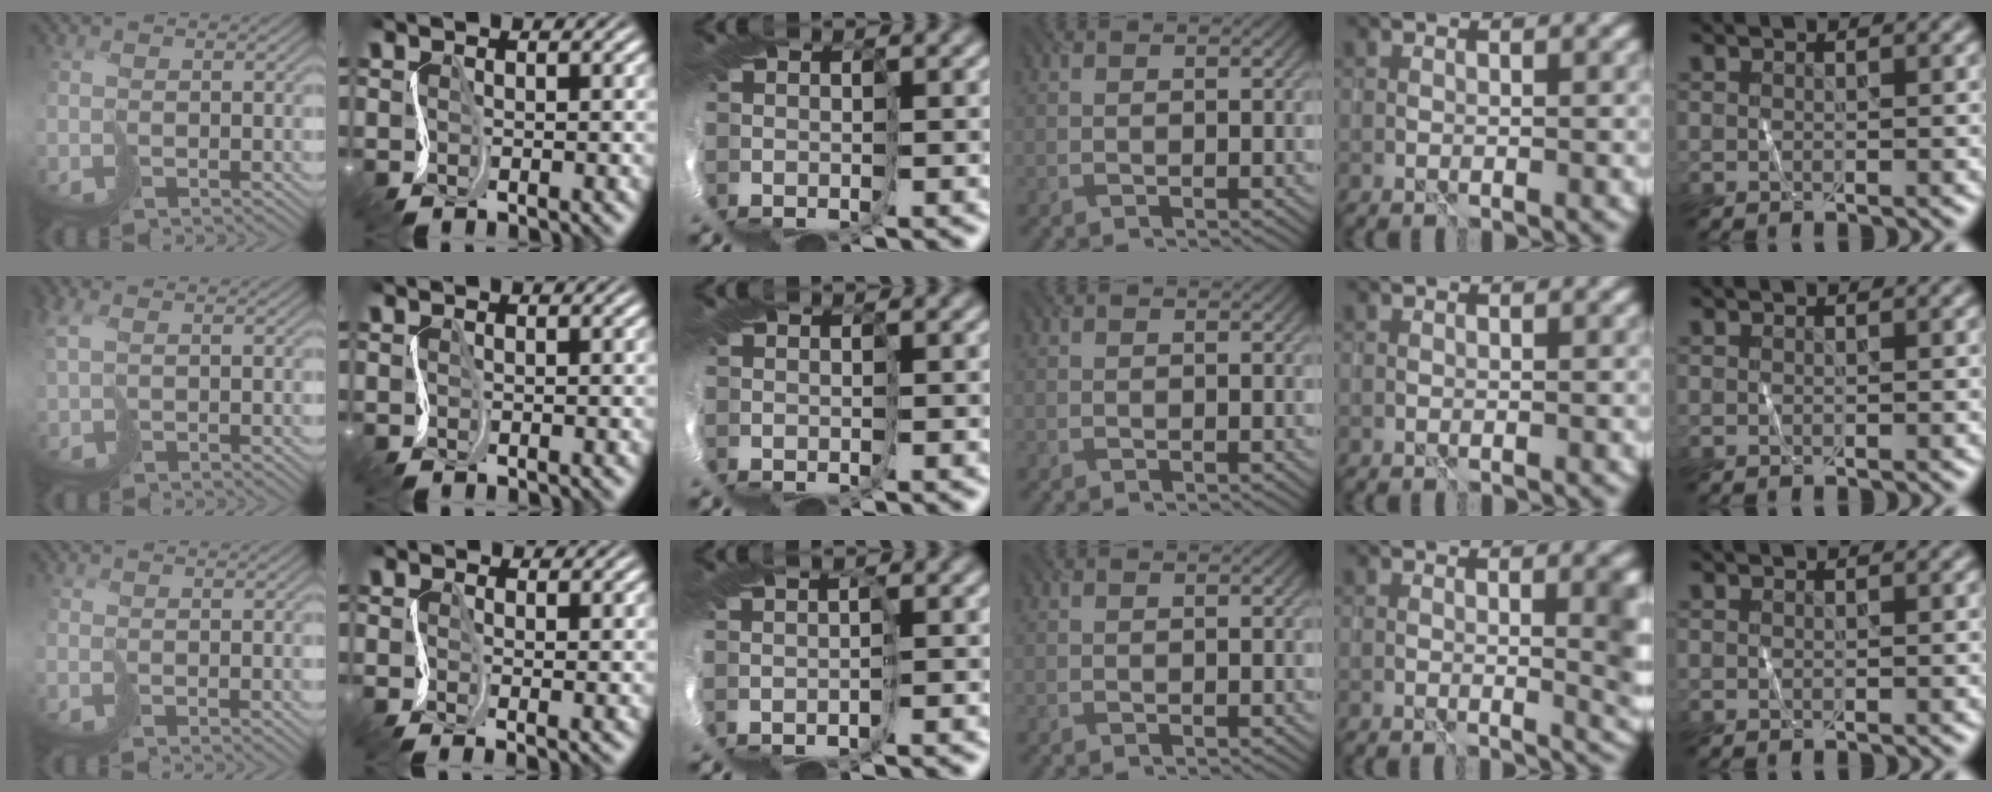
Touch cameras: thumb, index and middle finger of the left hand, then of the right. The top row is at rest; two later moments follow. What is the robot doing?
{"motion": "cut", "object": "tissue"}